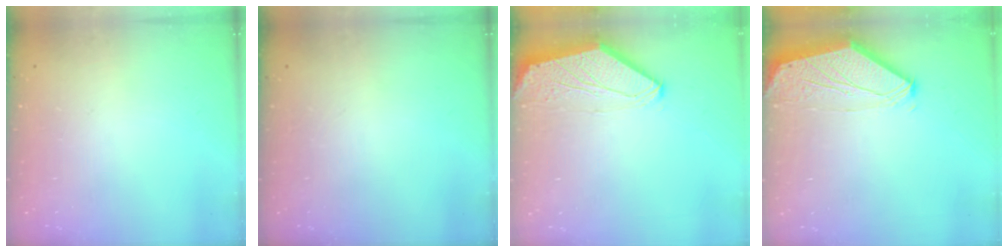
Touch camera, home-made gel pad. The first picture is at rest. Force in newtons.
{"total": 0.0}
{"total": 0.0}
{"total": 0.0}